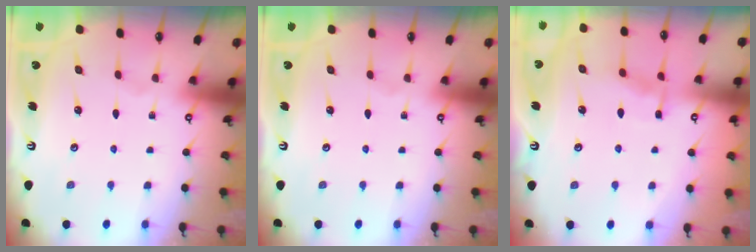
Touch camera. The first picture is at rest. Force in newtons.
{"total": 0.0}
{"total": 5.8, "press": 5.7, "slide": 0.6}